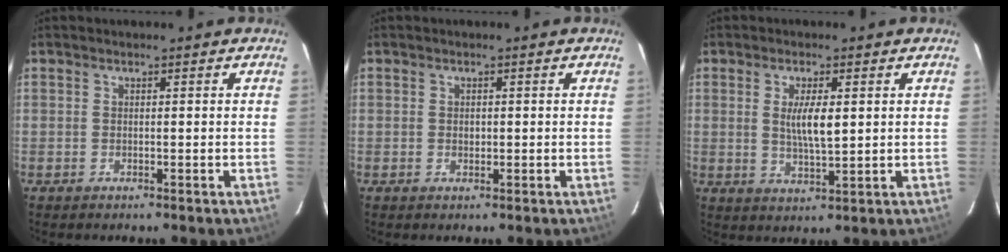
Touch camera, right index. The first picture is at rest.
{"total": 1.0, "force": [0.0, 0.9, 0.4], "torque": [-0.005, 0.000, 0.001]}
{"total": 5.5, "force": [1.0, 1.5, 5.2], "torque": [-0.096, -0.005, 0.022]}